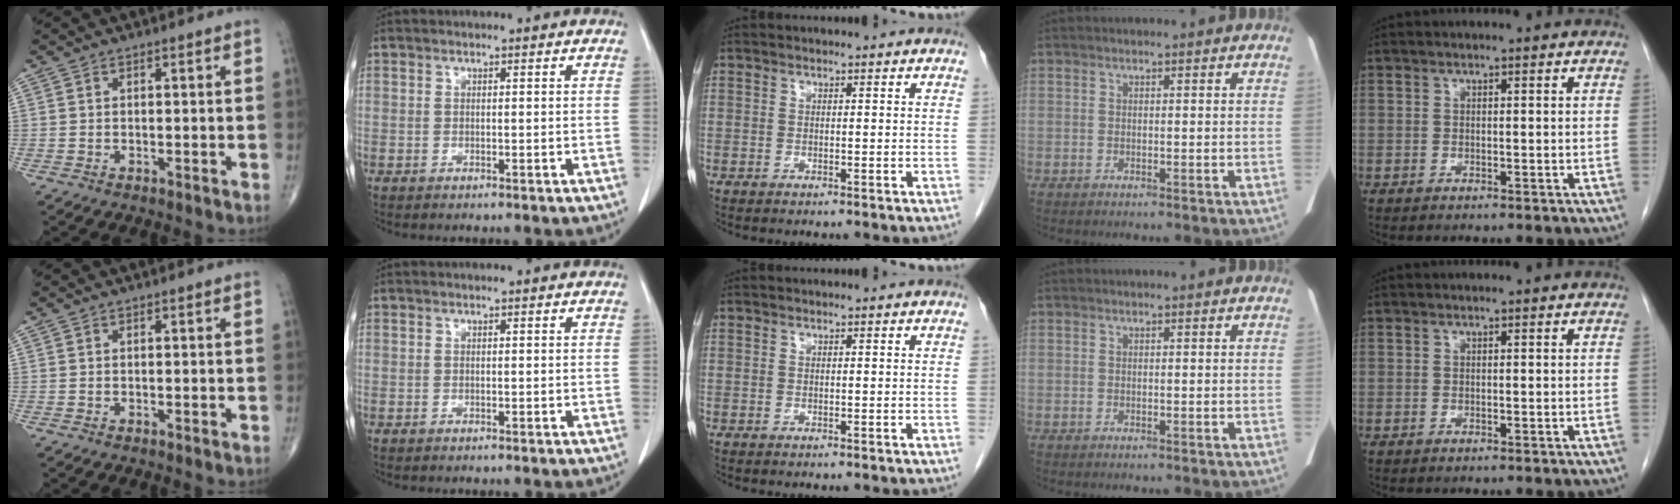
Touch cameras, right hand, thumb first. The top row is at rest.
{}